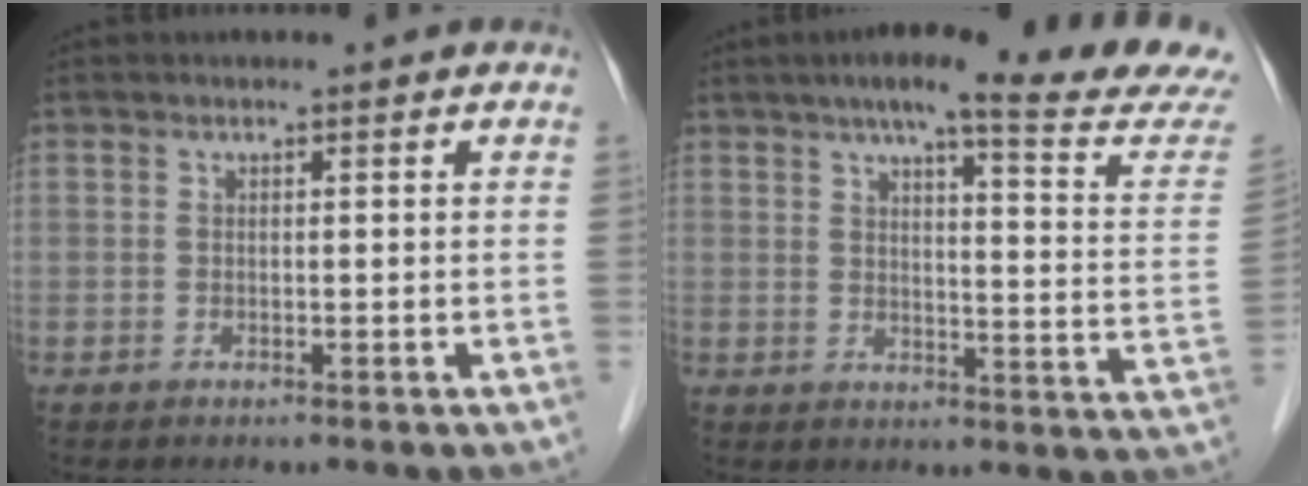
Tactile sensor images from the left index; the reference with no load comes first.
{"total": 19.6, "force": [17.3, -0.2, 9.2], "torque": [-0.123, -0.049, 0.202]}